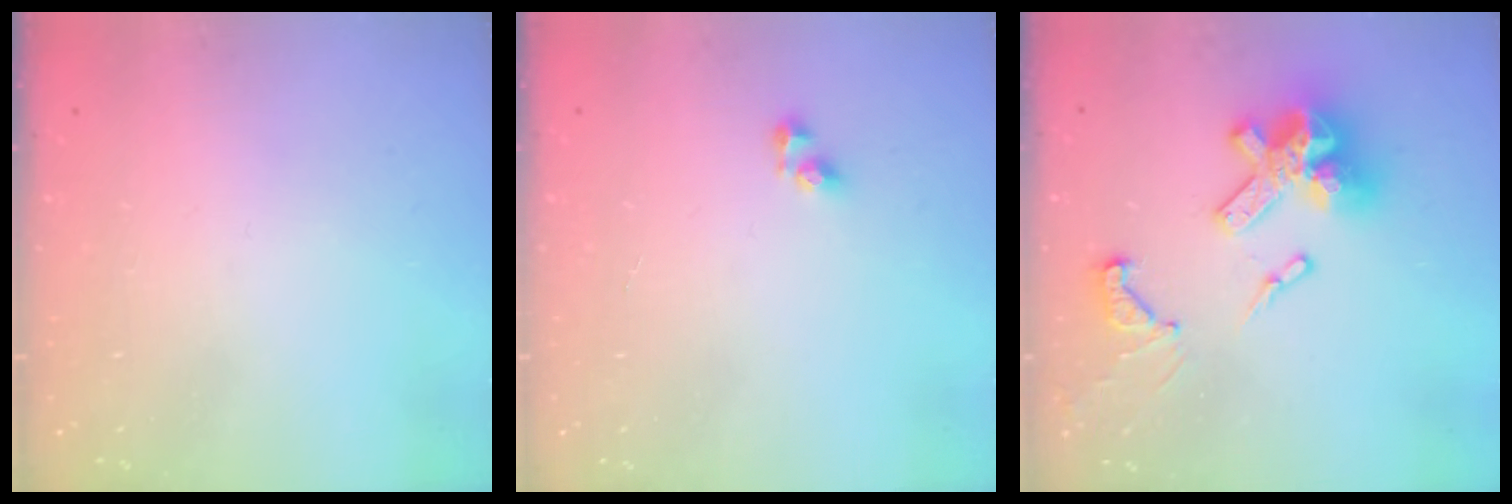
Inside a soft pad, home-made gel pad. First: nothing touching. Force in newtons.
{"total": 4.4, "press": 4.4, "slide": 0.1}
{"total": 18.8, "press": 18.8, "slide": 1.6}